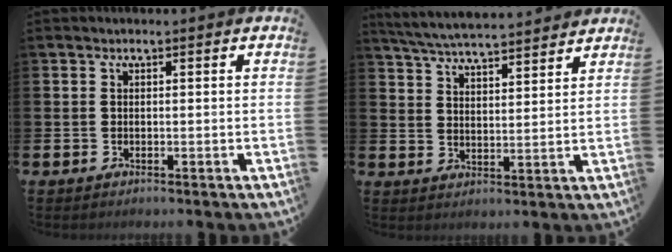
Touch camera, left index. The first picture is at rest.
{"total": 5.6, "force": [5.5, 0.1, 1.1], "torque": [-0.047, -0.032, 0.099]}